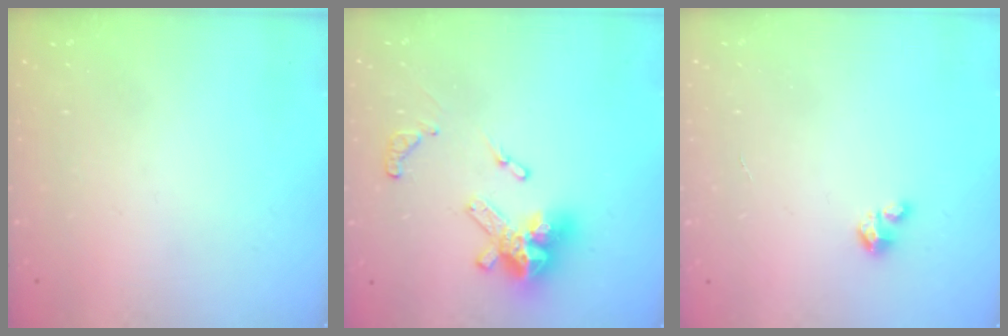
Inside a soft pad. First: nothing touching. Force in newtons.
{"total": 14.9, "press": 14.8, "slide": 1.7}
{"total": 2.7, "press": 2.7, "slide": 0.2}